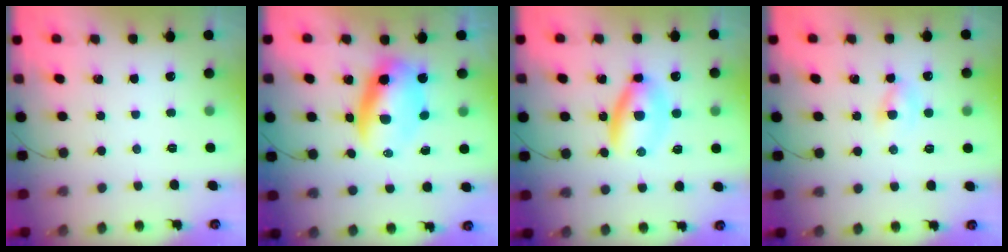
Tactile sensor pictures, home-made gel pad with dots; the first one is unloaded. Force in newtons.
{"total": 9.3, "press": 9.0, "slide": 2.3}
{"total": 6.3, "press": 6.2, "slide": 1.3}
{"total": 2.3, "press": 2.1, "slide": 1.0}